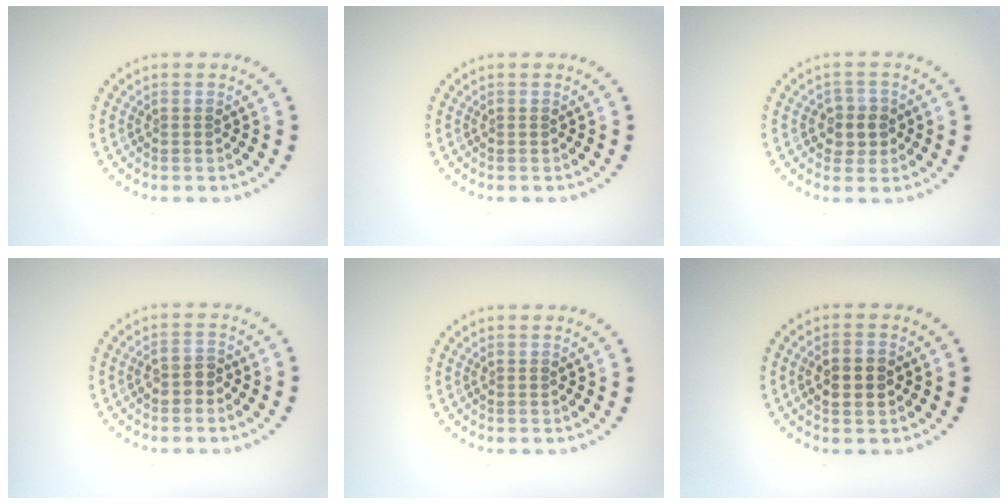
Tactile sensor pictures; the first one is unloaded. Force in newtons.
{"total": 0.0}
{"total": 2.6, "press": 2.4, "slide": 0.9}
{"total": 1.7, "press": 1.5, "slide": 0.7}
{"total": 0.0}
{"total": 2.8, "press": 2.8, "slide": 0.2}